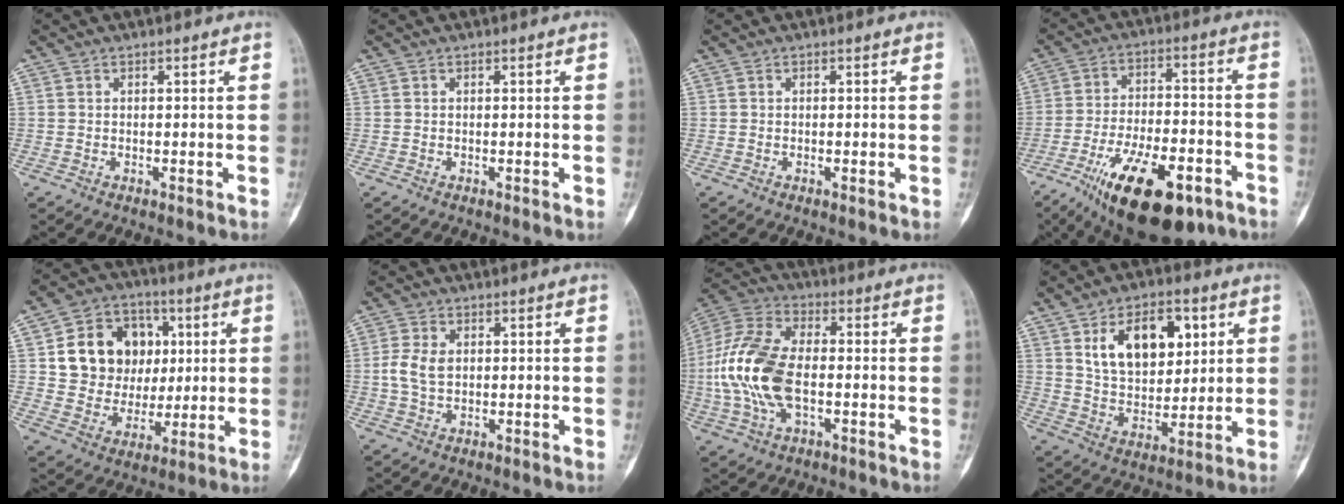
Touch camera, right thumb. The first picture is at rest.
{"total": 0.0}
{"total": 0.8, "force": [-0.2, 0.3, 0.8], "torque": [-0.008, 0.000, -0.003]}
{"total": 21.4, "force": [-11.9, 8.8, 15.5], "torque": [-0.247, 0.045, -0.186]}
{"total": 16.1, "force": [3.4, 13.6, 7.9], "torque": [-0.084, 0.004, 0.068]}
{"total": 4.7, "force": [0.4, 3.1, 3.6], "torque": [-0.081, 0.005, 0.006]}
{"total": 17.1, "force": [-2.0, 9.5, 14.1], "torque": [-0.303, 0.022, -0.039]}
{"total": 15.3, "force": [5.5, 9.4, 10.8], "torque": [-0.129, -0.021, 0.102]}